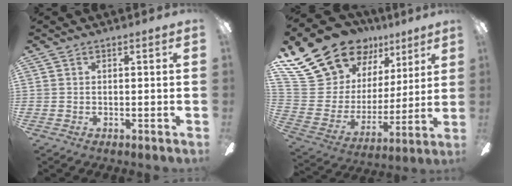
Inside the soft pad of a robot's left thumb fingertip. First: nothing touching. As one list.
[{"total": 24.4, "force": [17.1, 14.6, 9.5], "torque": [-0.189, -0.109, 0.334]}]